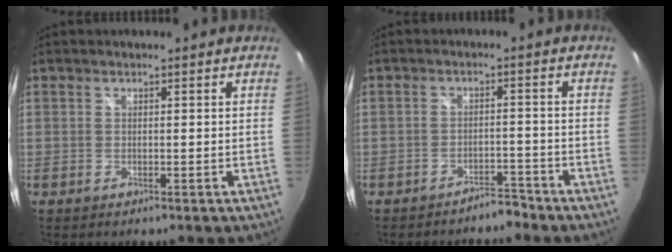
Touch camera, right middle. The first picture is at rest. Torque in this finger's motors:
{"motor_torque": [0.21, -0.43, 0.00, 0.01]}